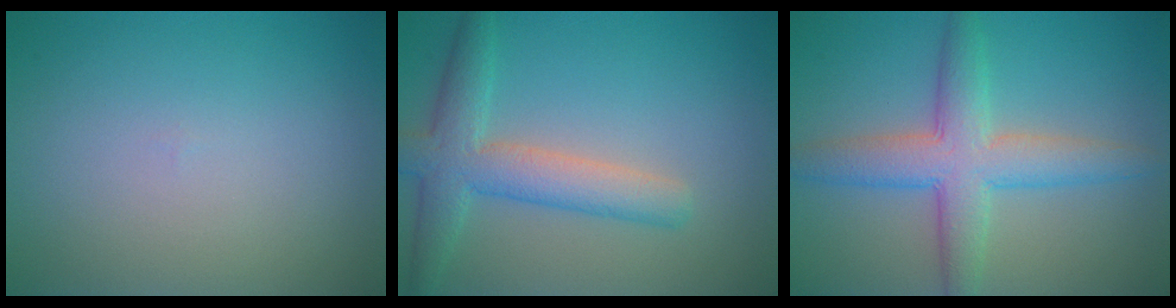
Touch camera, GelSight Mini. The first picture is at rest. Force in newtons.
{"total": 5.0, "press": 5.0, "slide": 0.3}
{"total": 5.7, "press": 5.7, "slide": 0.3}